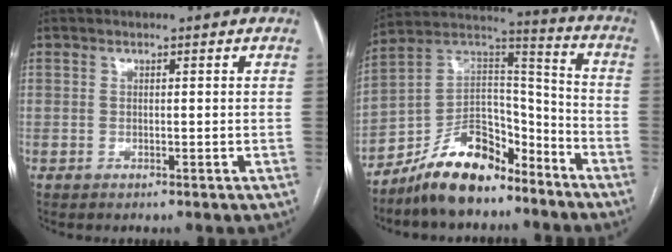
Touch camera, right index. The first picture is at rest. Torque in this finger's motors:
{"motor_torque": [0.37, -0.81, -0.39, -0.21]}